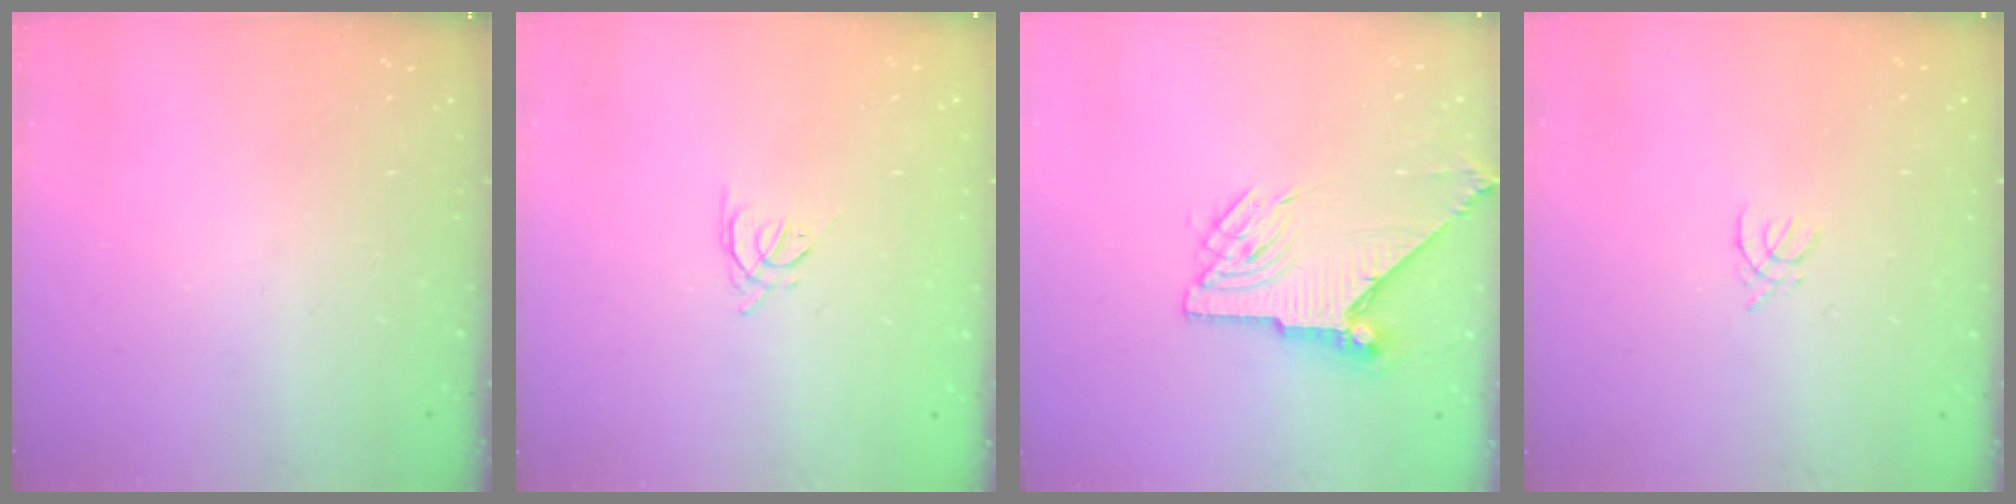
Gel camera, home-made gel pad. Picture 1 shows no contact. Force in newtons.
{"total": 2.5, "press": 2.4, "slide": 0.5}
{"total": 11.3, "press": 11.3, "slide": 0.9}
{"total": 1.8, "press": 1.8, "slide": 0.4}